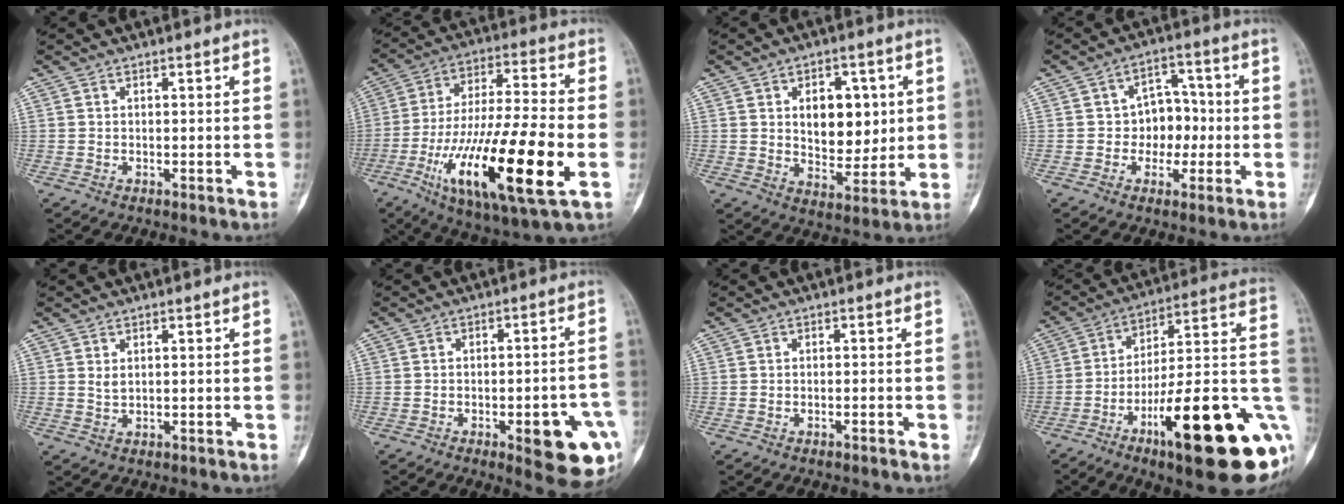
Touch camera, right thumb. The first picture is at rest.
{"total": 26.3, "force": [-7.9, 6.6, 24.2], "torque": [-0.455, -0.003, -0.128]}
{"total": 11.8, "force": [2.4, 7.5, 8.7], "torque": [-0.075, -0.016, 0.044]}
{"total": 8.1, "force": [-0.9, 6.4, 4.9], "torque": [-0.018, 0.030, -0.021]}
{"total": 1.4, "force": [0.6, 0.9, 1.0], "torque": [-0.009, -0.006, 0.015]}
{"total": 13.5, "force": [-4.9, 4.1, 11.9], "torque": [-0.115, 0.020, -0.051]}
{"total": 0.9, "force": [-0.5, 0.3, 0.7], "torque": [-0.011, 0.004, -0.007]}
{"total": 28.8, "force": [-9.8, 7.6, 26.0], "torque": [-0.297, 0.042, -0.140]}